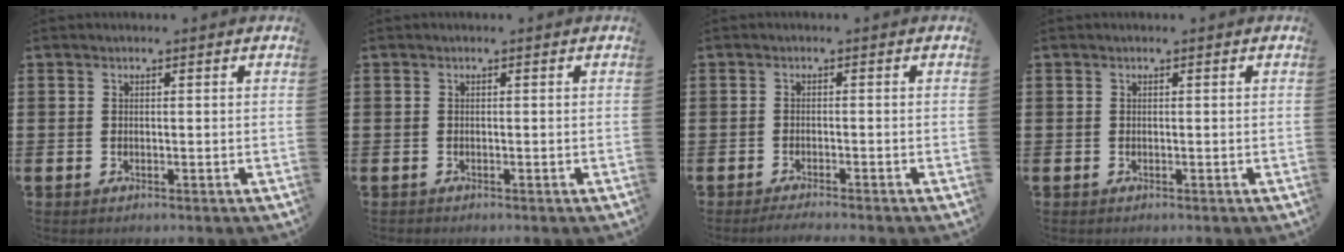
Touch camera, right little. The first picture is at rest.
{"total": 0.0}
{"total": 1.1, "force": [-1.0, -0.1, 0.4], "torque": [-0.007, 0.000, -0.020]}
{"total": 0.0}